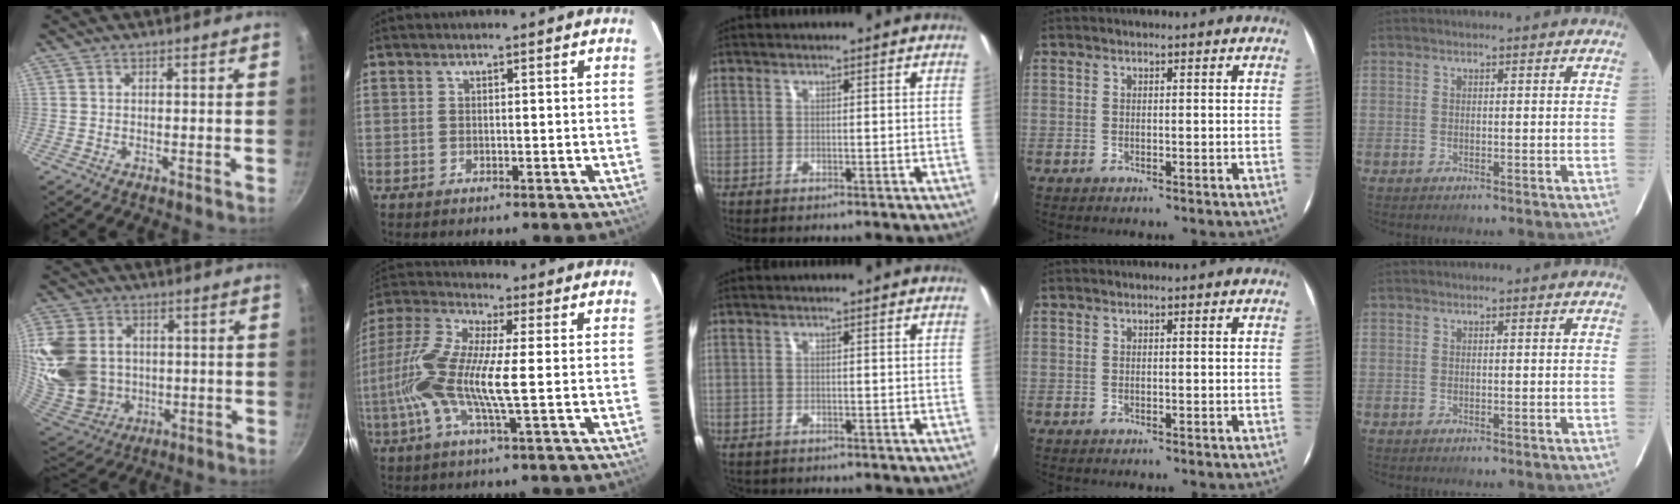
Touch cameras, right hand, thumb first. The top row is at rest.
{"thumb": {"total": 20.7, "force": [1.4, 16.8, 12.1], "torque": [-0.261, 0.004, 0.044]}, "index": {"total": 14.0, "force": [-1.3, 1.8, 13.8], "torque": [-0.281, 0.002, -0.037]}, "middle": {"total": 1.1, "force": [-0.9, 0.6, 0.1], "torque": [-0.008, 0.000, -0.012]}}